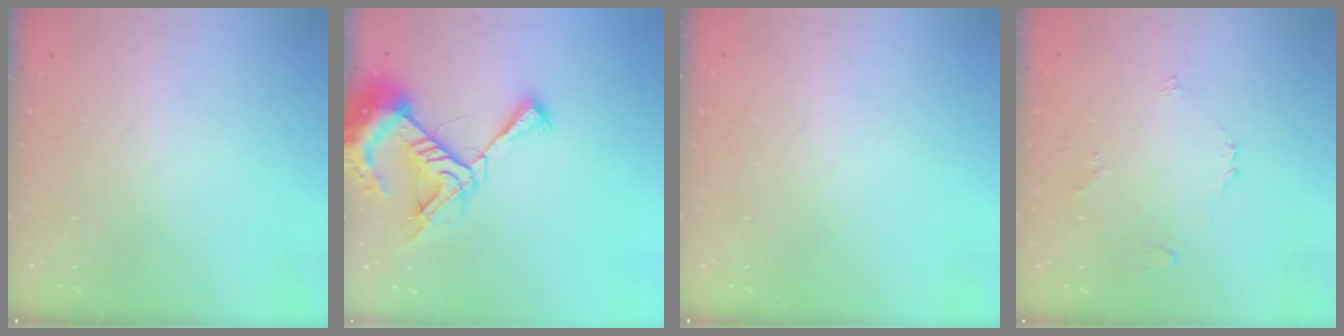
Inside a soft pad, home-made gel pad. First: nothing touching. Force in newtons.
{"total": 11.6, "press": 11.5, "slide": 1.3}
{"total": 0.0}
{"total": 3.0, "press": 3.0, "slide": 0.7}